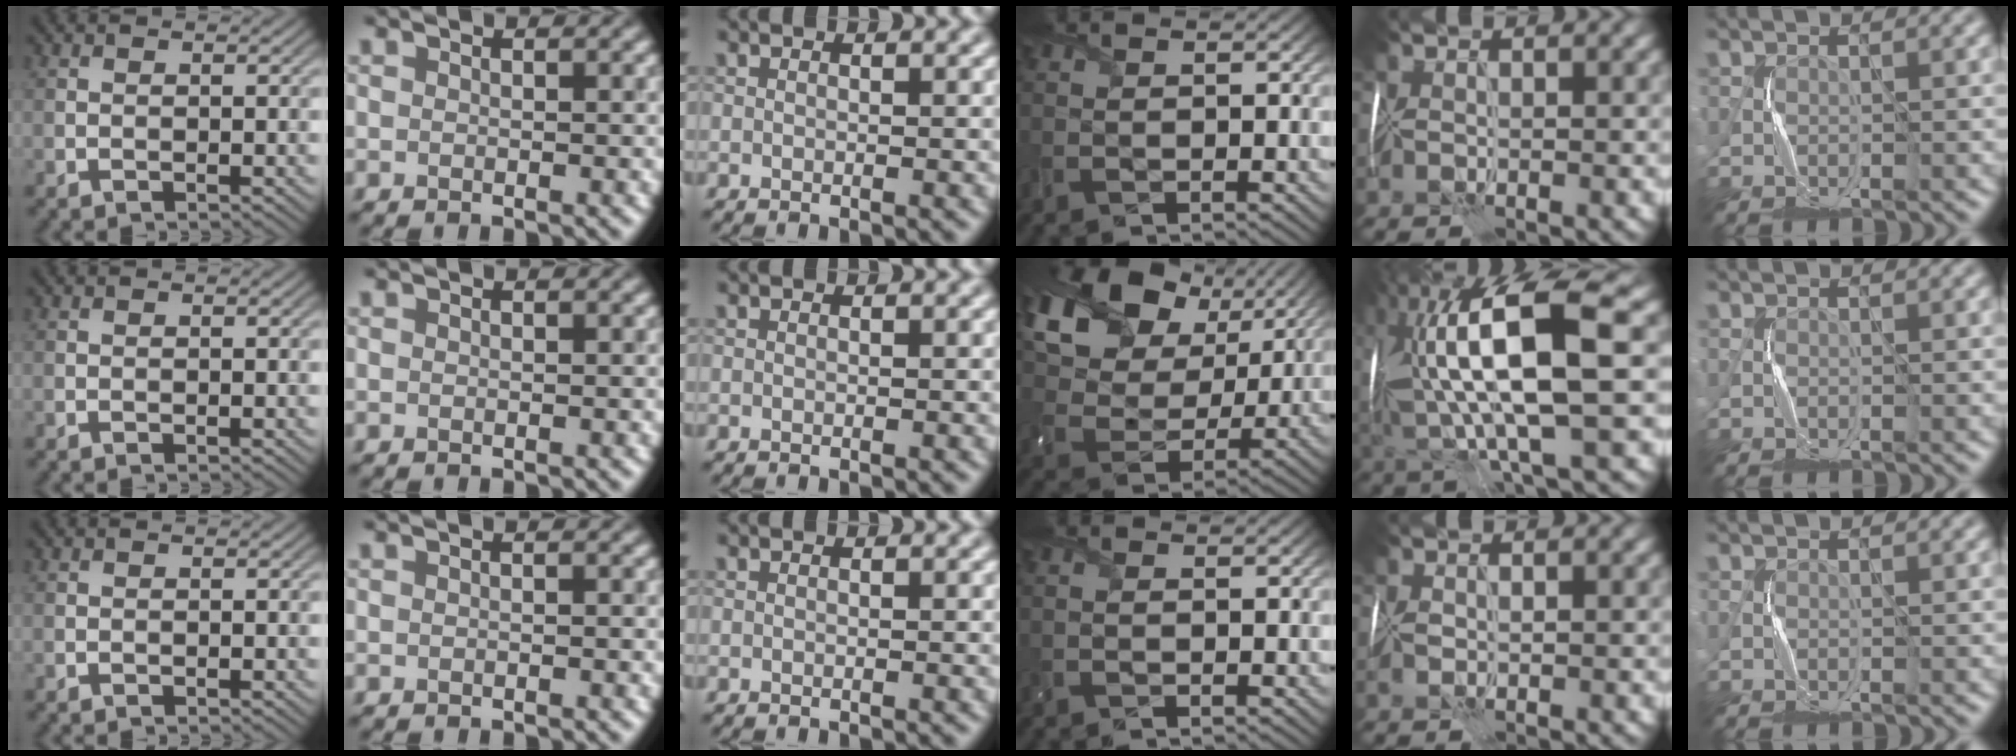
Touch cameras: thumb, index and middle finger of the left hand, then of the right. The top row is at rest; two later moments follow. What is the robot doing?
{"motion": "wrap", "object": "cellophane"}